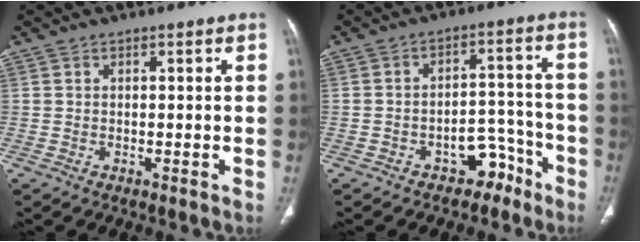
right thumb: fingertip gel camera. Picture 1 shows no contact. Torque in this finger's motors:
{"motor_torque": [1.82, -0.60, 1.01, -1.07, 0.20]}